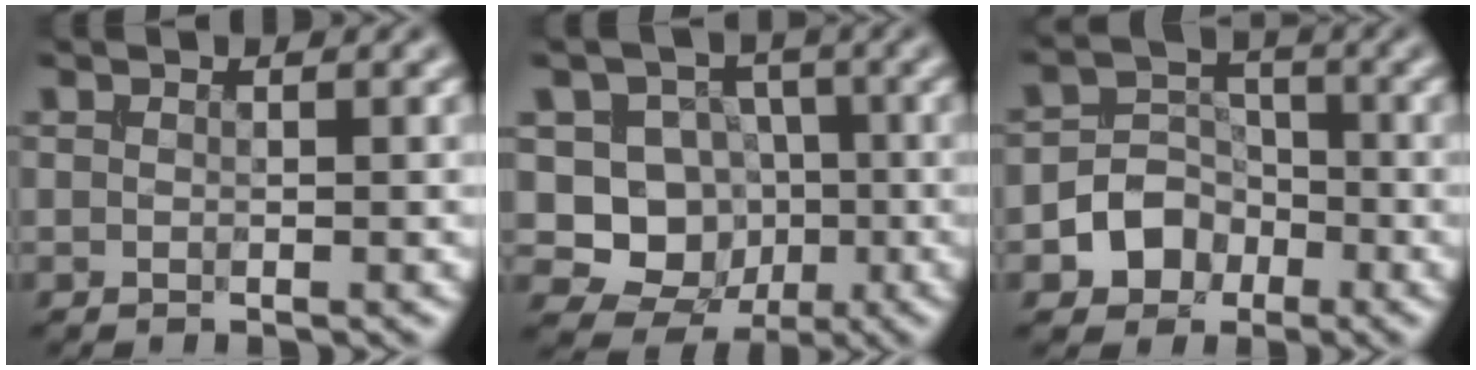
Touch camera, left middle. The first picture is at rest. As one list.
[{"total": 7.8, "force": [-0.6, 7.3, 2.8], "torque": [-0.038, 0.008, -0.033]}, {"total": 4.3, "force": [-1.8, 3.6, 1.4], "torque": [0.000, 0.007, -0.045]}]